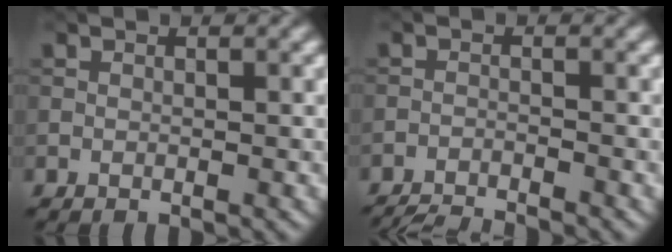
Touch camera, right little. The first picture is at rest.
{"total": 5.0, "force": [-4.8, 0.5, 1.3], "torque": [-0.029, -0.018, -0.082]}